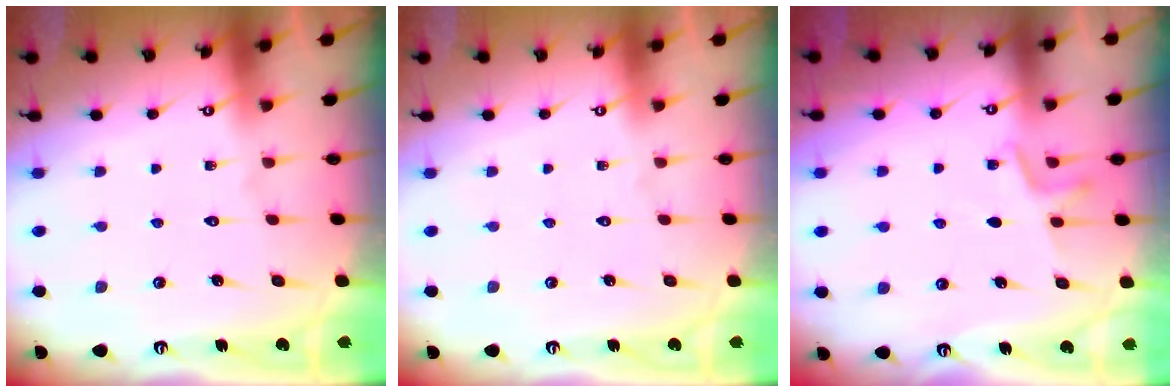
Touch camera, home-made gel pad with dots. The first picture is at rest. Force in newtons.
{"total": 0.0}
{"total": 4.3, "press": 4.1, "slide": 1.2}